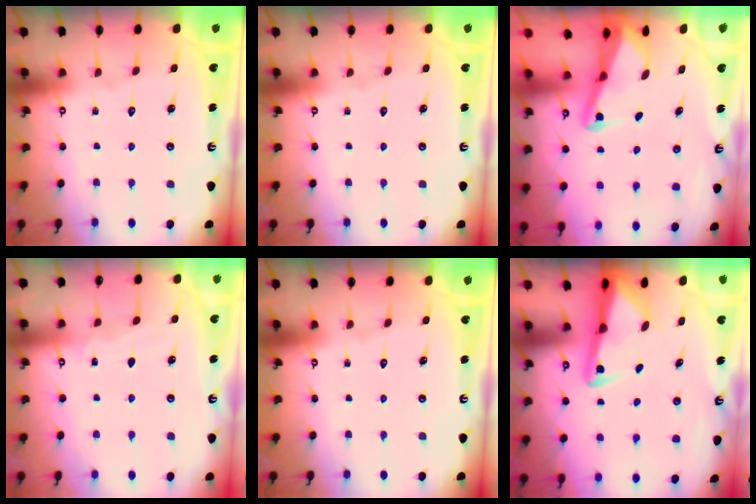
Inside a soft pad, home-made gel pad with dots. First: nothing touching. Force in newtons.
{"total": 0.0}
{"total": 2.6, "press": 2.5, "slide": 0.6}
{"total": 3.7, "press": 3.6, "slide": 0.5}
{"total": 0.0}
{"total": 2.9, "press": 2.8, "slide": 0.5}